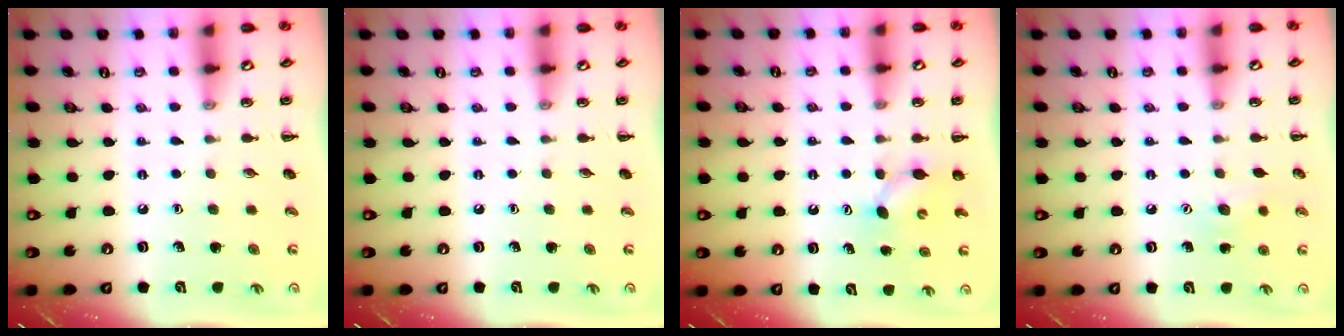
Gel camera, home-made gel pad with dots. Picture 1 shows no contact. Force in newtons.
{"total": 0.0}
{"total": 5.5, "press": 5.4, "slide": 1.1}
{"total": 7.6, "press": 7.4, "slide": 1.9}